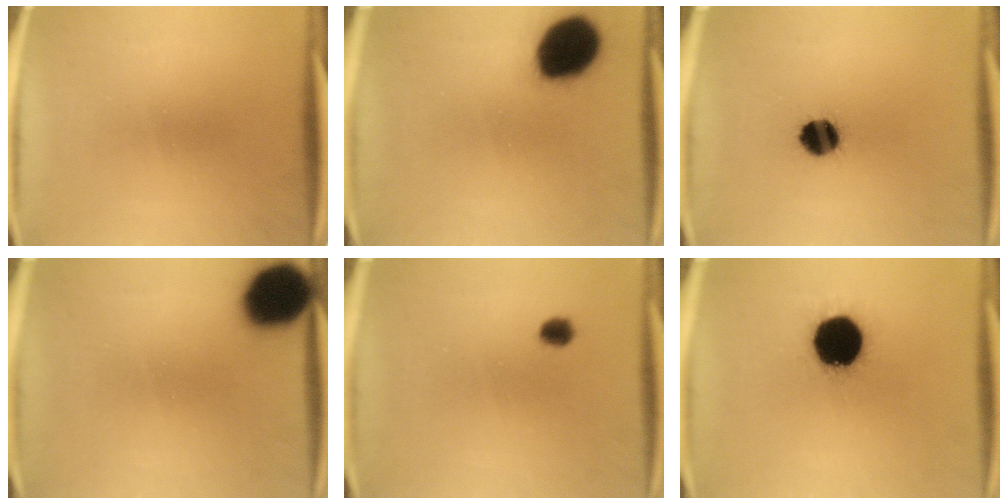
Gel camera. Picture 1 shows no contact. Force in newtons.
{"total": 17.6}
{"total": 7.9}
{"total": 16.4}
{"total": 2.4}
{"total": 20.0}